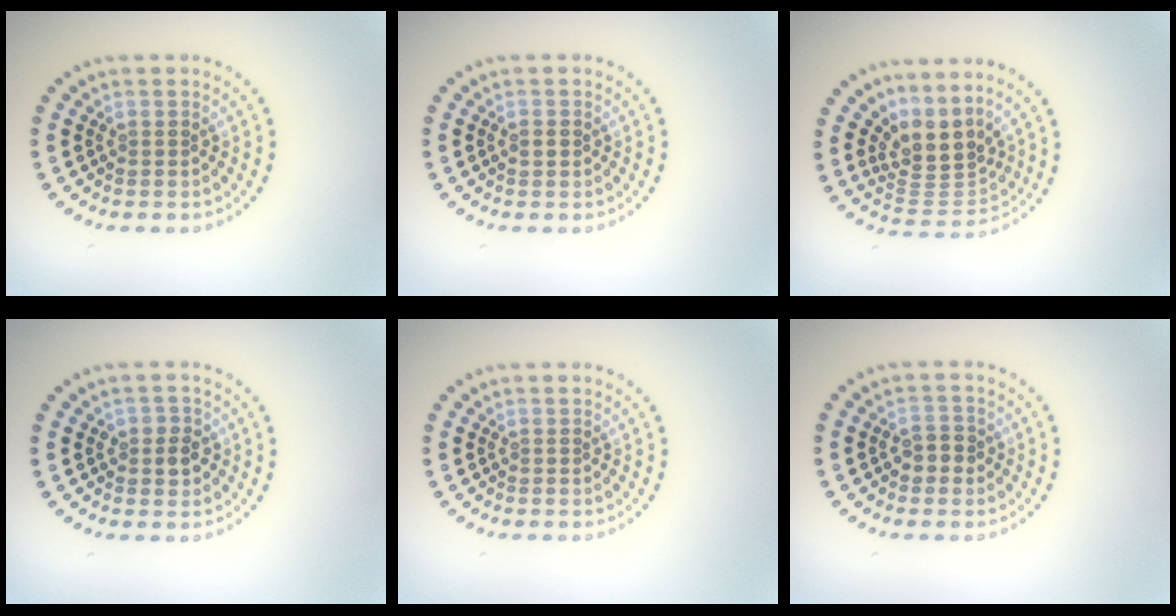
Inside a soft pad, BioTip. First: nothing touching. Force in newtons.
{"total": 1.1, "press": 1.1, "slide": 0.2}
{"total": 4.0, "press": 2.7, "slide": 2.9}
{"total": 1.9, "press": 1.9, "slide": 0.5}
{"total": 0.0}
{"total": 1.8, "press": 1.8, "slide": 0.4}